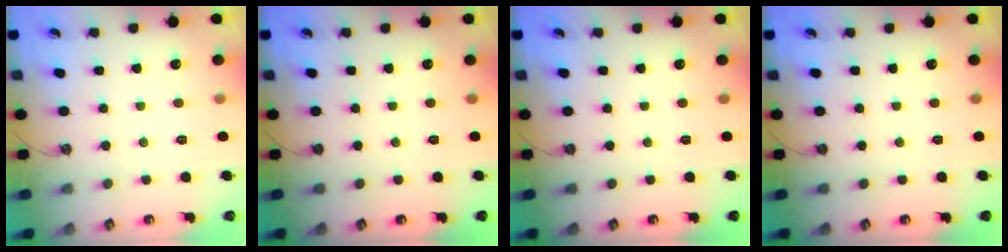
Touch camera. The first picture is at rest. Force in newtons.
{"total": 0.0}
{"total": 0.0}
{"total": 0.0}